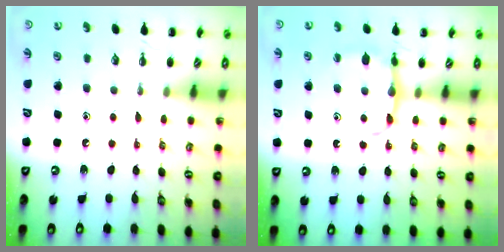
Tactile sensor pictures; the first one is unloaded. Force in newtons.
{"total": 6.4, "press": 6.4, "slide": 0.7}